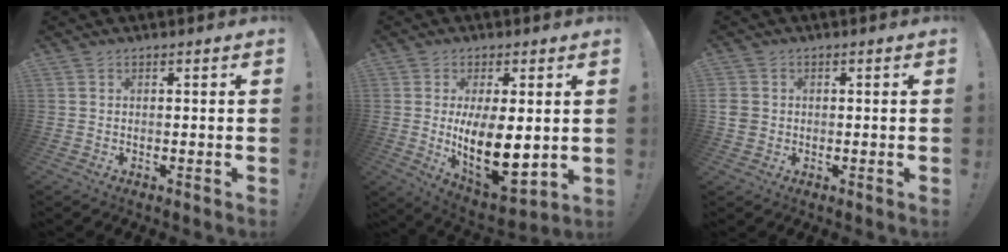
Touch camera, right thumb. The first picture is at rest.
{"total": 15.9, "force": [0.2, 7.5, 14.1], "torque": [-0.242, -0.025, 0.015]}
{"total": 3.5, "force": [-0.1, 3.1, 1.5], "torque": [-0.028, 0.003, 0.001]}